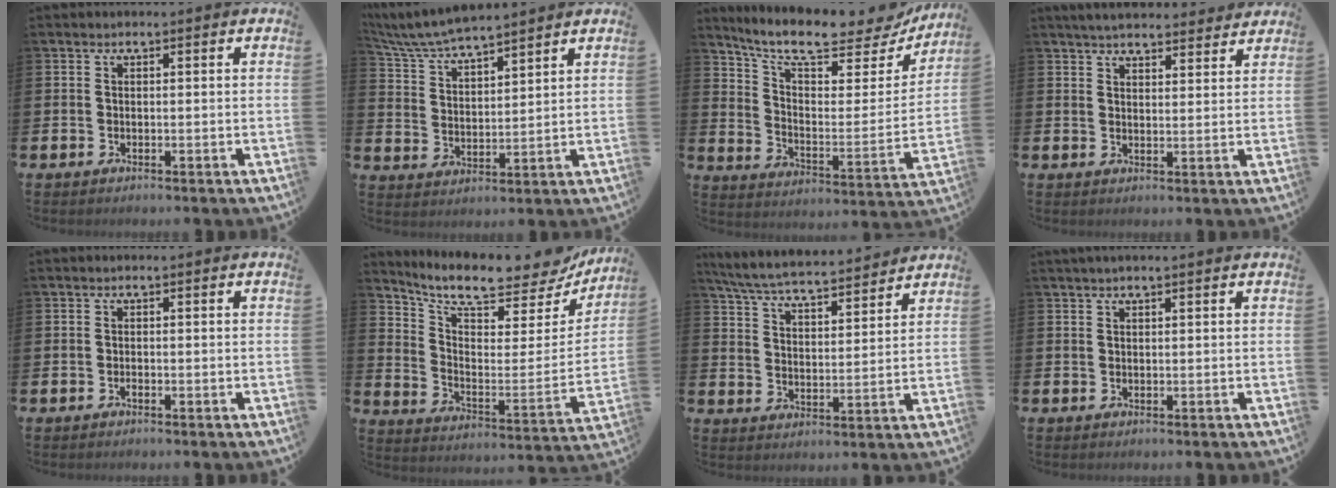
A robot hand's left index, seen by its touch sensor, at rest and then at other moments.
{"total": 6.1, "force": [6.0, 0.4, 1.1], "torque": [-0.052, -0.035, 0.106]}
{"total": 10.4, "force": [9.3, 2.4, 4.1], "torque": [-0.102, -0.069, 0.156]}
{"total": 4.4, "force": [4.3, 0.7, 0.7], "torque": [-0.024, -0.020, 0.077]}
{"total": 0.5, "force": [-0.4, 0.1, 0.3], "torque": [-0.005, -0.003, -0.009]}
{"total": 9.0, "force": [8.1, 2.1, 3.2], "torque": [-0.083, -0.070, 0.134]}
{"total": 6.2, "force": [5.9, 0.5, 1.6], "torque": [-0.059, -0.042, 0.102]}
{"total": 1.0, "force": [0.7, -0.1, 0.6], "torque": [-0.010, 0.001, 0.013]}